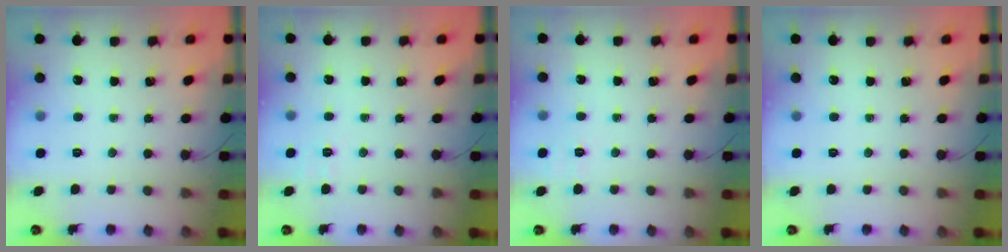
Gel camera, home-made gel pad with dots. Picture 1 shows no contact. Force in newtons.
{"total": 1.9, "press": 1.0, "slide": 1.6}
{"total": 2.1, "press": 1.2, "slide": 1.8}
{"total": 0.0}